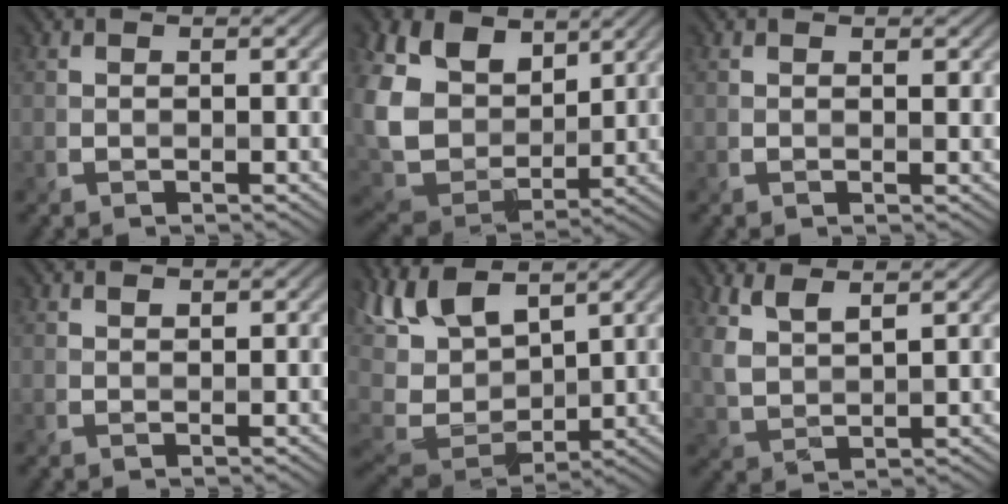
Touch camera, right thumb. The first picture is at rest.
{"total": 13.9, "force": [4.3, 10.3, 8.3], "torque": [-0.239, 0.006, 0.093]}
{"total": 0.7, "force": [0.5, 0.3, 0.3], "torque": [-0.008, -0.002, 0.010]}
{"total": 0.6, "force": [0.5, 0.1, 0.3], "torque": [-0.005, -0.001, 0.011]}
{"total": 11.3, "force": [4.4, 5.7, 8.7], "torque": [-0.220, 0.010, 0.078]}
{"total": 4.5, "force": [3.1, 1.3, 3.0], "torque": [-0.080, 0.001, 0.068]}